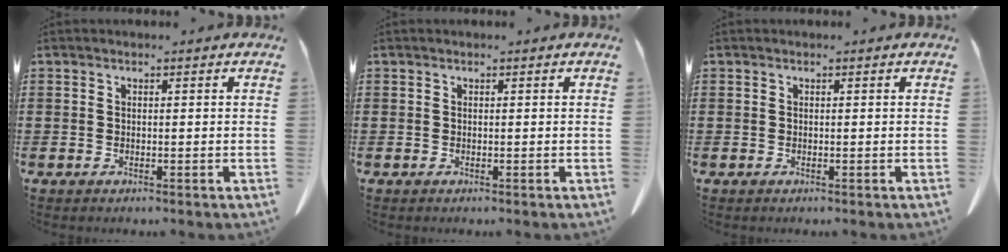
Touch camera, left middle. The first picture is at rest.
{"total": 0.0}
{"total": 0.0}